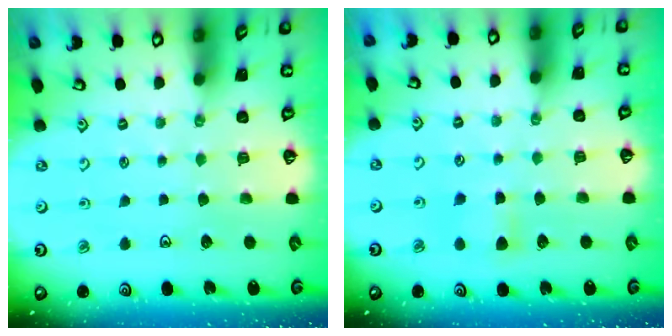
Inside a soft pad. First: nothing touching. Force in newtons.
{"total": 4.4, "press": 4.3, "slide": 0.7}